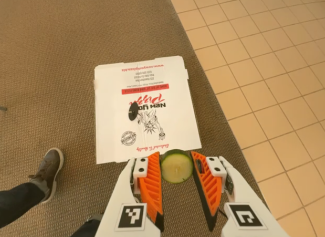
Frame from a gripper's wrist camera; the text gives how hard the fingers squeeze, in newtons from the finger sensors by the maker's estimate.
{"total": 7.1, "left": 7.3, "right": 6.9}